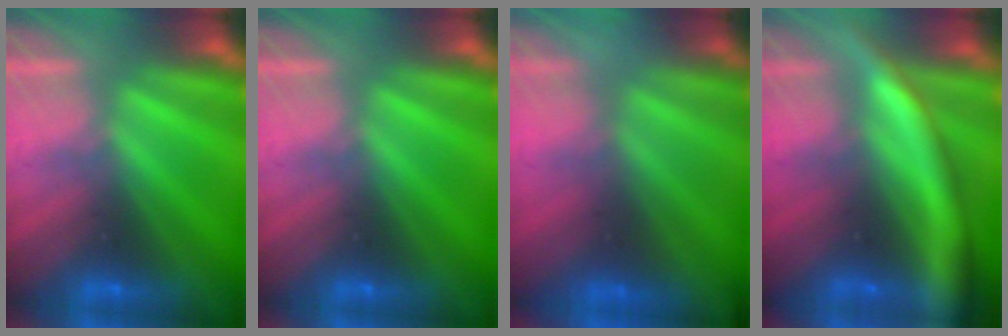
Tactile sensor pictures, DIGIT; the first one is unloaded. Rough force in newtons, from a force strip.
{"total": 0.0}
{"total": 8.1}
{"total": 6.6}